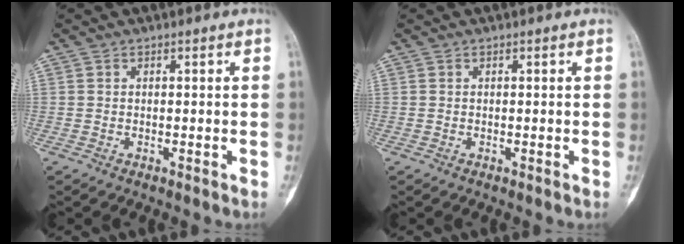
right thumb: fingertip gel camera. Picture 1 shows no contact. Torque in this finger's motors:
{"motor_torque": [1.96, 3.05, 0.00, 0.00, 0.02]}